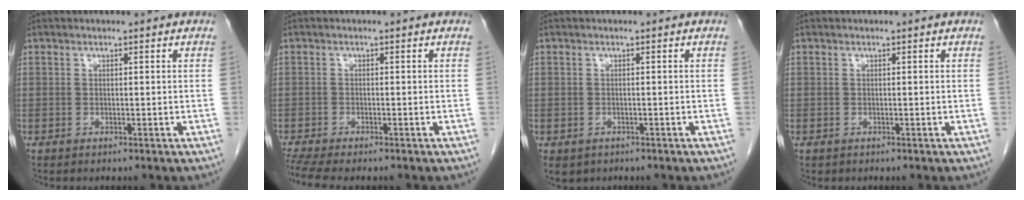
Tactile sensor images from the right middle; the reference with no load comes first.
{"total": 5.8, "force": [-5.0, 0.8, 2.9], "torque": [-0.053, -0.008, -0.079]}
{"total": 3.0, "force": [-1.8, 2.3, 0.8], "torque": [-0.013, -0.001, -0.019]}
{"total": 0.0}